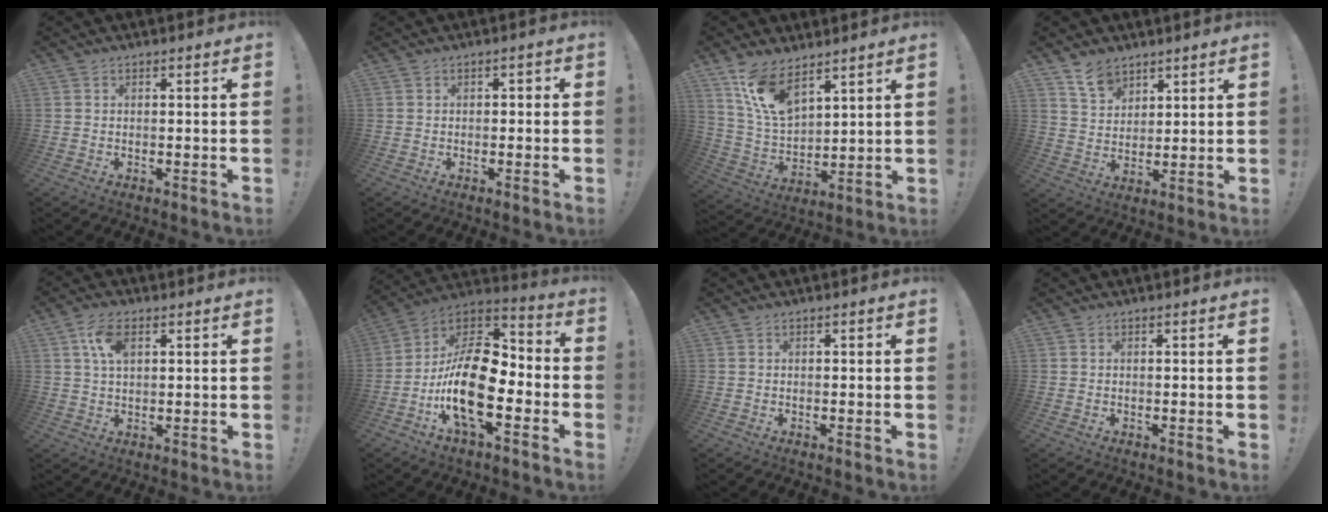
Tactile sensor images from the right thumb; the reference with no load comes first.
{"total": 1.4, "force": [-1.0, 0.8, 0.5], "torque": [-0.015, 0.006, -0.018]}
{"total": 13.1, "force": [9.1, 6.2, 7.2], "torque": [-0.157, -0.048, 0.176]}
{"total": 7.5, "force": [5.8, 4.2, 2.1], "torque": [-0.040, -0.033, 0.111]}
{"total": 7.0, "force": [2.6, 3.8, 5.3], "torque": [-0.098, 0.003, 0.048]}
{"total": 21.5, "force": [-5.4, 10.2, 18.1], "torque": [-0.349, 0.025, -0.086]}
{"total": 0.0}
{"total": 0.0}